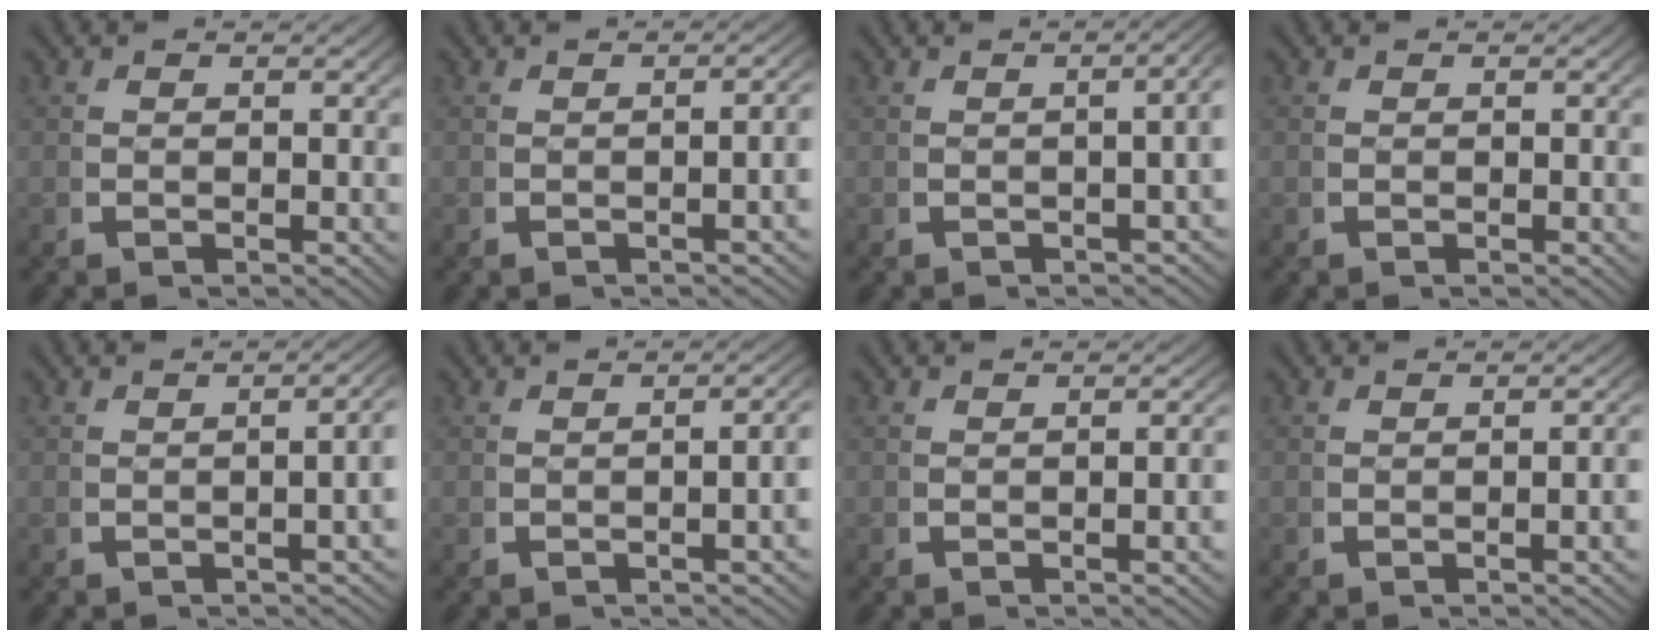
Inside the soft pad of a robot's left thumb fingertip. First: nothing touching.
{"total": 2.4, "force": [-0.5, 0.4, 2.3], "torque": [-0.031, 0.006, -0.007]}
{"total": 4.6, "force": [-0.4, 2.0, 4.1], "torque": [-0.039, 0.020, -0.013]}
{"total": 0.0}
{"total": 3.9, "force": [-0.6, 1.2, 3.7], "torque": [-0.041, 0.012, -0.010]}
{"total": 3.0, "force": [-0.4, 0.6, 2.9], "torque": [-0.037, 0.009, -0.008]}
{"total": 1.3, "force": [-0.4, 0.1, 1.3], "torque": [-0.018, 0.005, -0.005]}
{"total": 1.6, "force": [-0.4, 0.2, 1.6], "torque": [-0.022, 0.005, -0.006]}